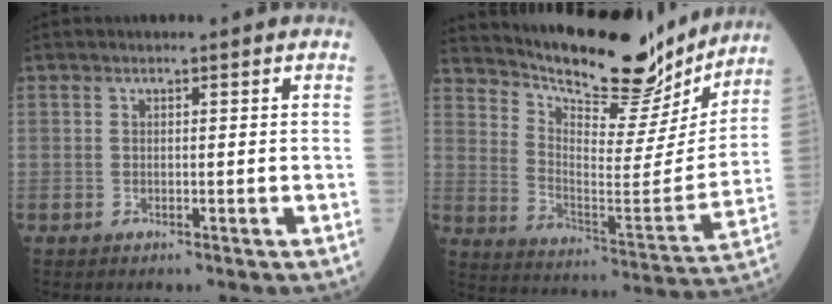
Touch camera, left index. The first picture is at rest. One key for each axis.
{"total": 21.8, "fx": 19.6, "fy": 5.1, "fz": 8.1, "tx": -0.135, "ty": -0.033, "tz": 0.280}